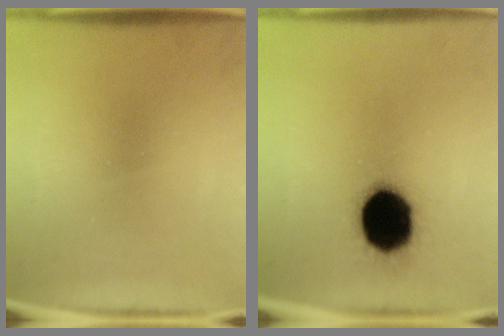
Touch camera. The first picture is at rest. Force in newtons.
{"total": 19.1}